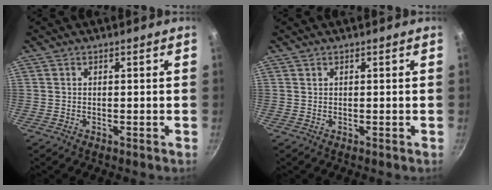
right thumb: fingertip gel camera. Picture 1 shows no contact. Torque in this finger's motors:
{"motor_torque": [-0.13, 0.20, 0.23, -0.18, -0.02]}